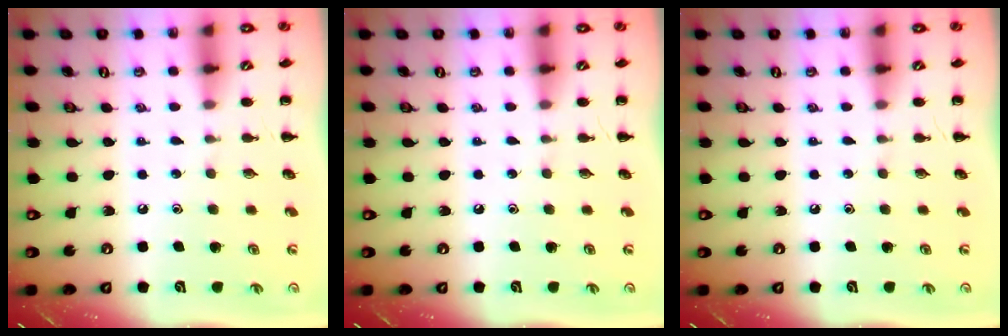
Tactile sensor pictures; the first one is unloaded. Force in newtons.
{"total": 0.0}
{"total": 0.0}